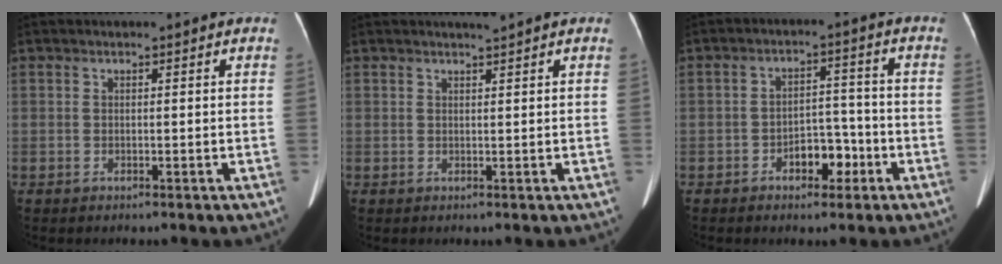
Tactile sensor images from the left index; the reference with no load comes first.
{"total": 1.2, "force": [1.0, -0.4, 0.4], "torque": [-0.010, -0.004, 0.021]}
{"total": 5.3, "force": [-2.8, 2.9, 3.4], "torque": [-0.049, 0.020, -0.042]}